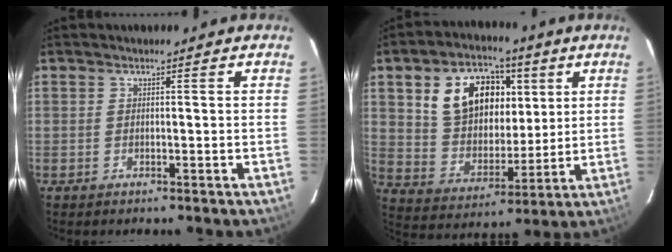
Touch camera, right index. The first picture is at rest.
{"total": 16.6, "force": [6.0, 11.3, 10.6], "torque": [-0.209, 0.035, 0.122]}